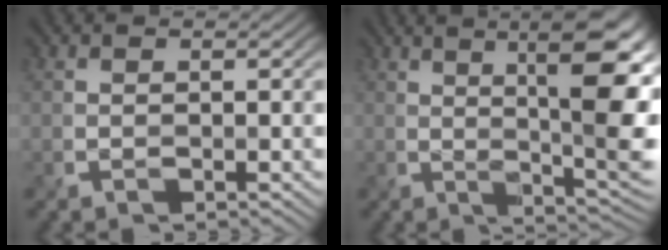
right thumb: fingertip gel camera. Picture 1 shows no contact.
{"total": 13.2, "force": [3.5, 3.1, 12.3], "torque": [-0.152, 0.016, 0.055]}